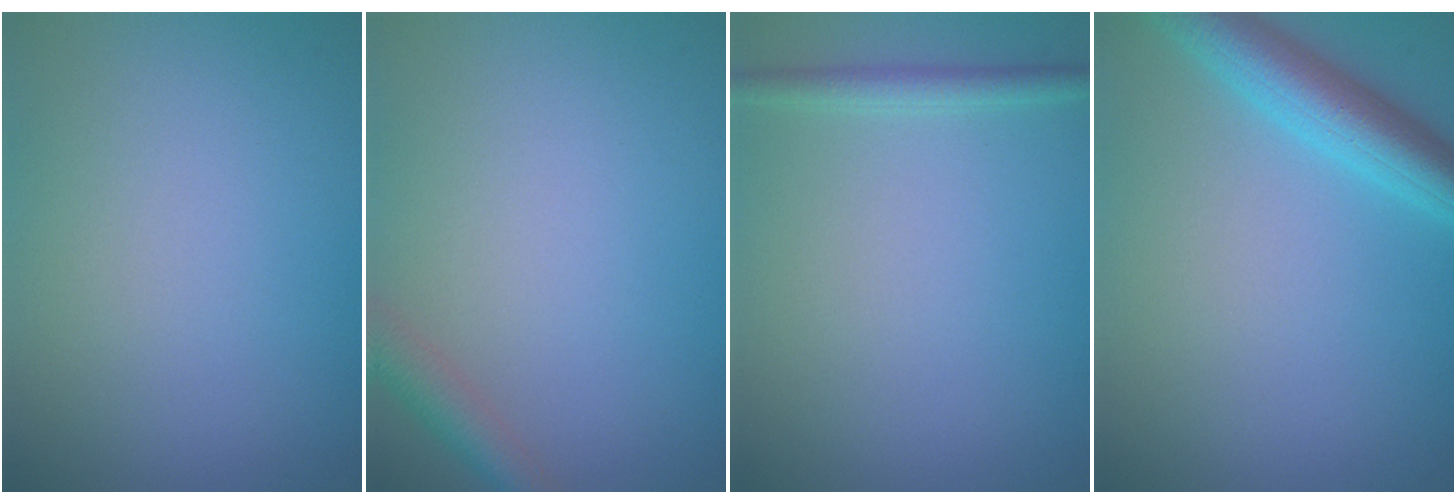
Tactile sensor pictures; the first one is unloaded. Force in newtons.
{"total": 2.3, "press": 2.3, "slide": 0.1}
{"total": 1.6, "press": 1.6, "slide": 0.1}
{"total": 5.0, "press": 5.0, "slide": 0.2}